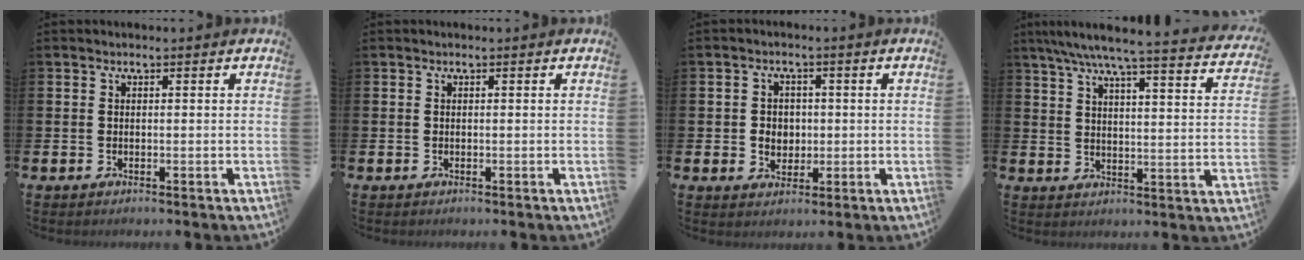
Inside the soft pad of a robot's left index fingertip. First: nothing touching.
{"total": 0.0}
{"total": 3.0, "force": [0.2, 2.8, 1.1], "torque": [-0.010, 0.003, -0.006]}
{"total": 6.3, "force": [5.6, 0.3, 2.9], "torque": [-0.076, -0.040, 0.091]}